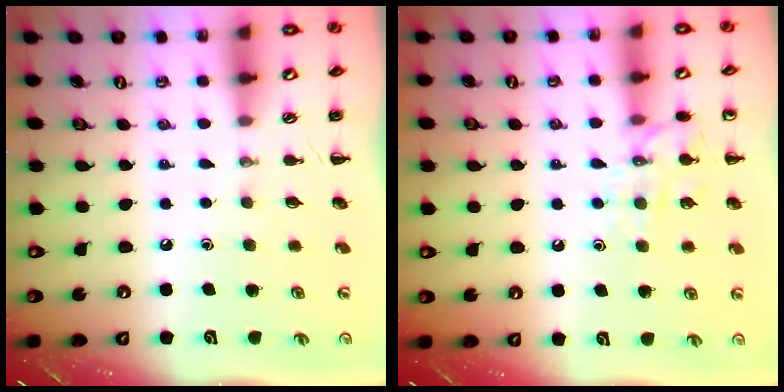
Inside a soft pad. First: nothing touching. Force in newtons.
{"total": 11.2, "press": 11.2, "slide": 0.8}